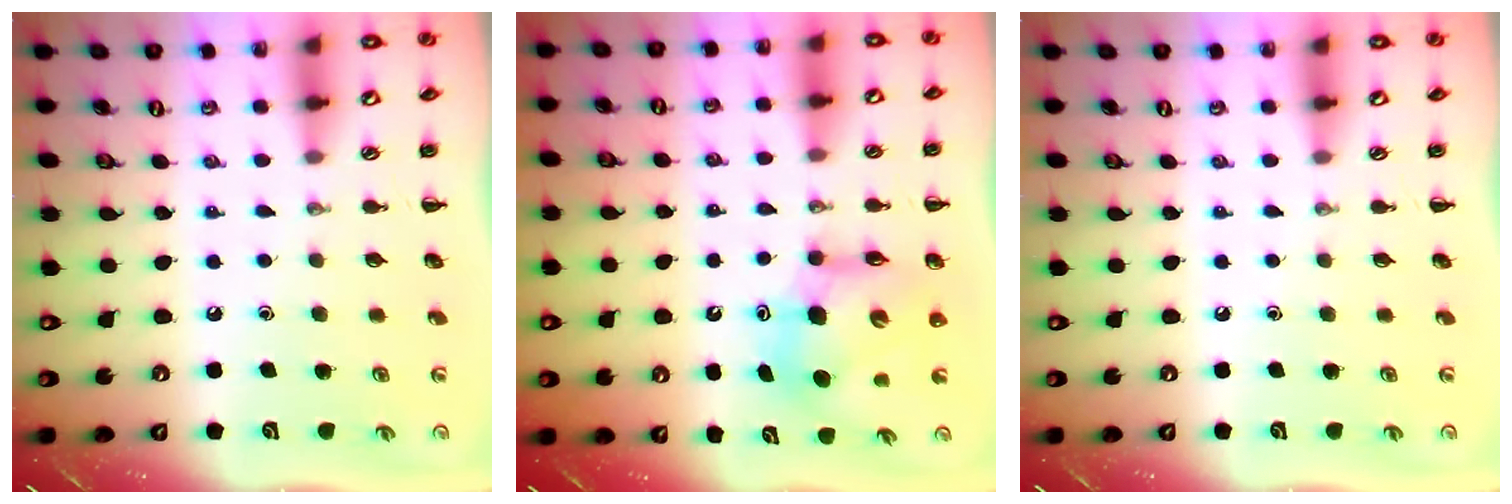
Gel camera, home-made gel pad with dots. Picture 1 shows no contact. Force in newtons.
{"total": 8.9, "press": 8.5, "slide": 2.3}
{"total": 0.0}